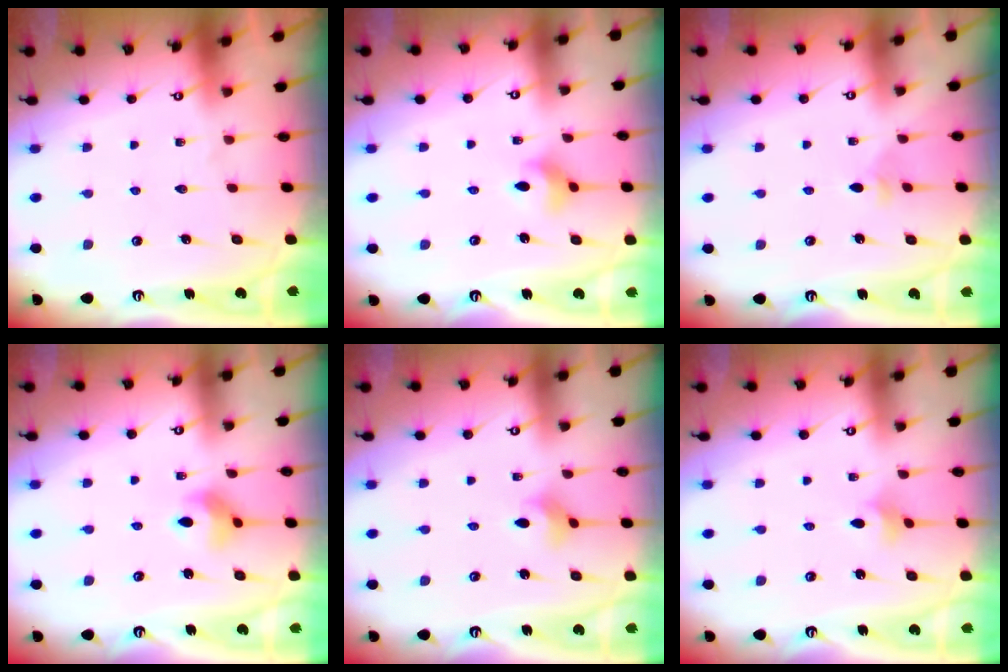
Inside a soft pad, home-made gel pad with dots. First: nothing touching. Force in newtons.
{"total": 5.1, "press": 5.0, "slide": 1.1}
{"total": 2.5, "press": 2.4, "slide": 0.6}
{"total": 6.2, "press": 6.1, "slide": 0.8}
{"total": 2.9, "press": 2.9, "slide": 0.4}
{"total": 2.5, "press": 2.4, "slide": 0.6}